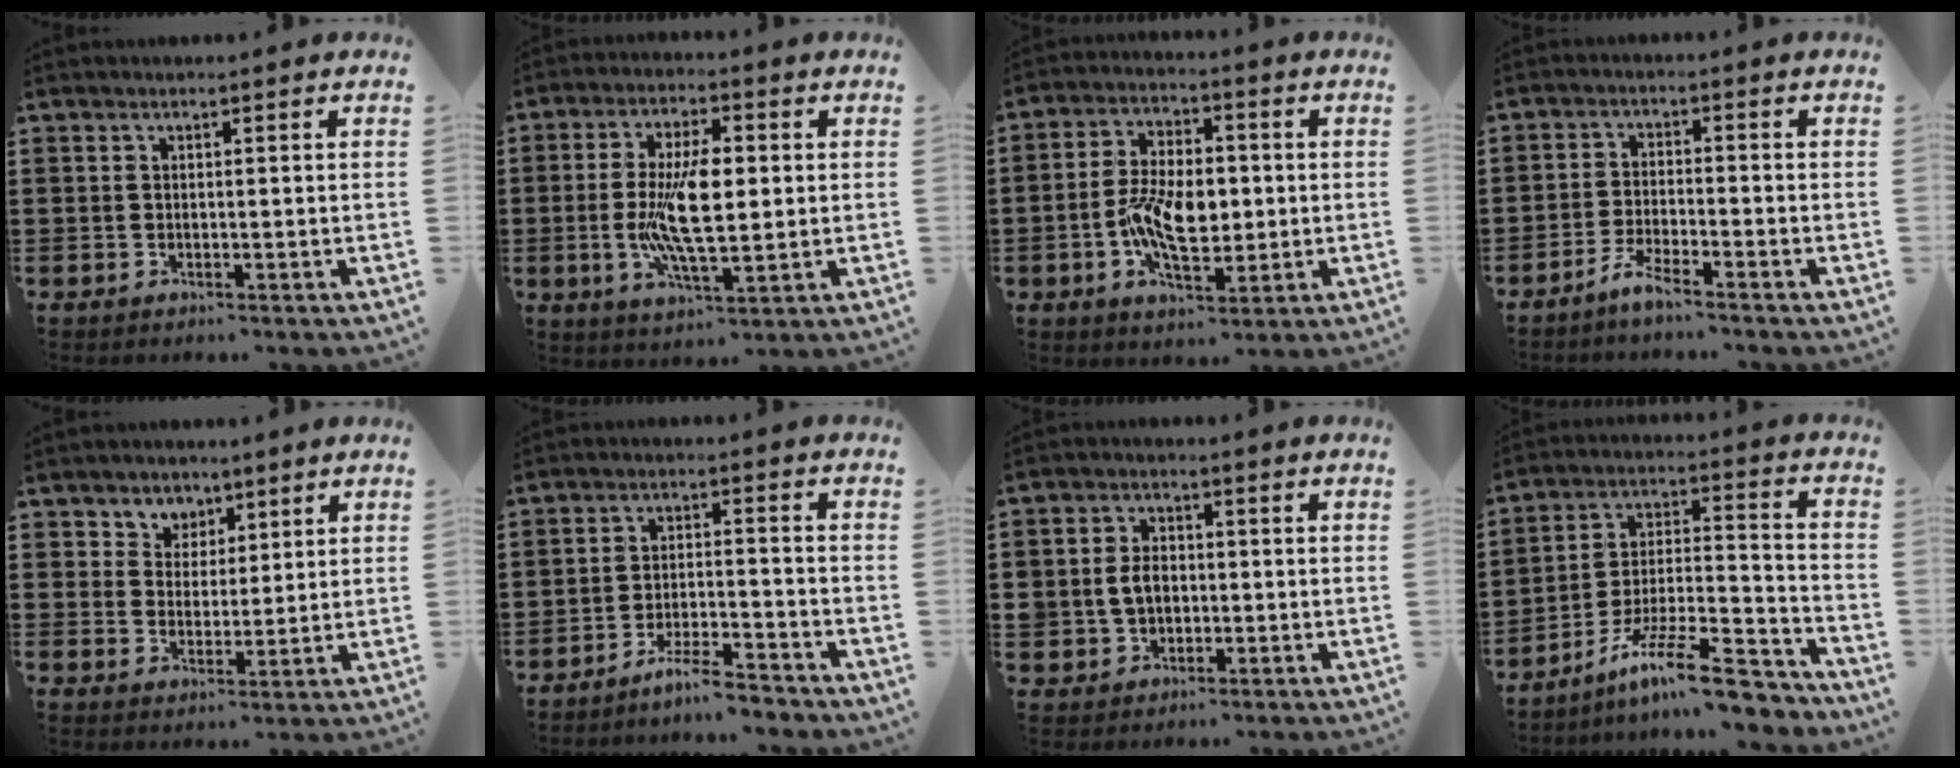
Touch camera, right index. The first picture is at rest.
{"total": 10.8, "force": [0.0, 4.0, 10.0], "torque": [-0.214, -0.004, -0.005]}
{"total": 9.5, "force": [-1.2, 5.1, 7.9], "torque": [-0.149, 0.001, -0.028]}
{"total": 3.2, "force": [-2.9, -0.3, 1.3], "torque": [-0.037, -0.003, -0.061]}
{"total": 3.9, "force": [3.0, 2.6, -0.4], "torque": [-0.012, 0.004, 0.054]}
{"total": 5.2, "force": [-4.7, 0.0, 2.1], "torque": [-0.043, -0.006, -0.089]}
{"total": 4.0, "force": [-0.4, 3.4, 2.1], "torque": [-0.056, 0.006, -0.013]}
{"total": 13.6, "force": [-10.5, 1.9, 8.4], "torque": [-0.124, 0.033, -0.188]}